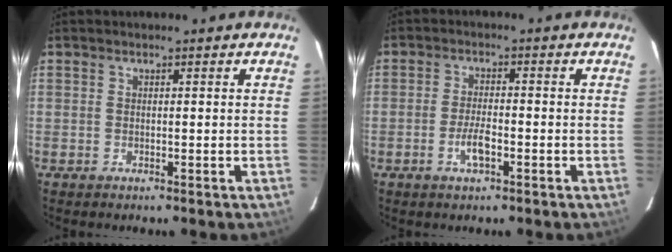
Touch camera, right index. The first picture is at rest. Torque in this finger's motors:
{"motor_torque": [0.74, -0.04, 0.34, 0.06]}